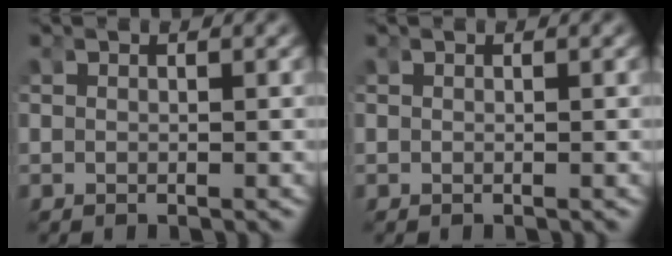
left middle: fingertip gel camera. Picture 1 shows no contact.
{"total": 0.0}